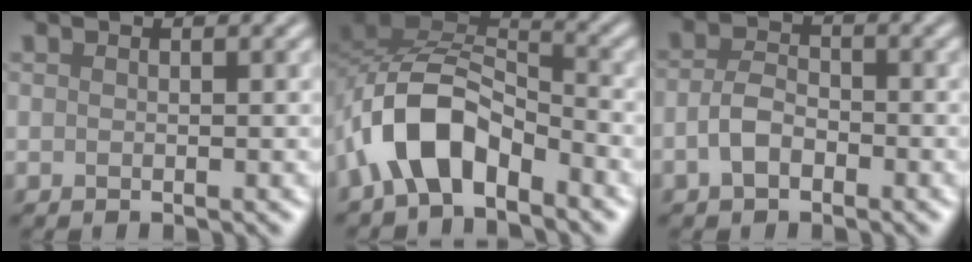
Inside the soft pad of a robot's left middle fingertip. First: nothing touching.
{"total": 7.2, "force": [-4.2, 3.7, 4.6], "torque": [-0.074, 0.011, -0.085]}
{"total": 2.8, "force": [-1.2, 1.7, 1.9], "torque": [-0.036, 0.009, -0.030]}